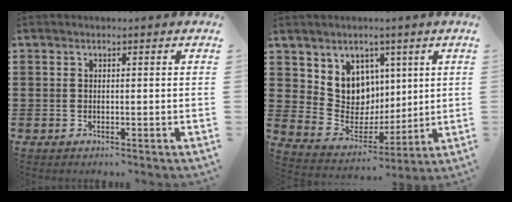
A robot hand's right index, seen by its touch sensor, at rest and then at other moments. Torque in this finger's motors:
{"motor_torque": [0.31, 0.21, 0.28, 0.09]}